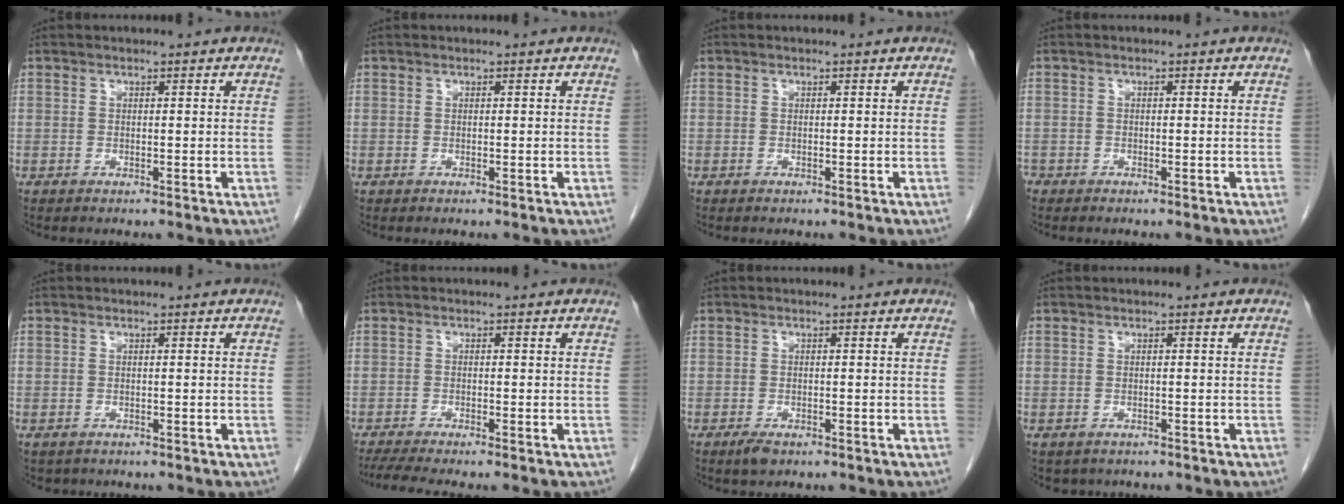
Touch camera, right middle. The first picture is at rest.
{"total": 0.0}
{"total": 0.0}
{"total": 1.1, "force": [-0.8, 0.7, 0.1], "torque": [-0.004, 0.002, -0.017]}
{"total": 1.1, "force": [-0.6, 0.9, 0.2], "torque": [-0.010, 0.002, -0.001]}
{"total": 4.7, "force": [-3.9, -0.1, 2.7], "torque": [-0.045, -0.010, -0.065]}
{"total": 0.9, "force": [-0.6, 0.4, 0.6], "torque": [-0.011, -0.001, -0.008]}
{"total": 2.2, "force": [-1.5, 1.5, 0.5], "torque": [-0.009, 0.001, -0.016]}